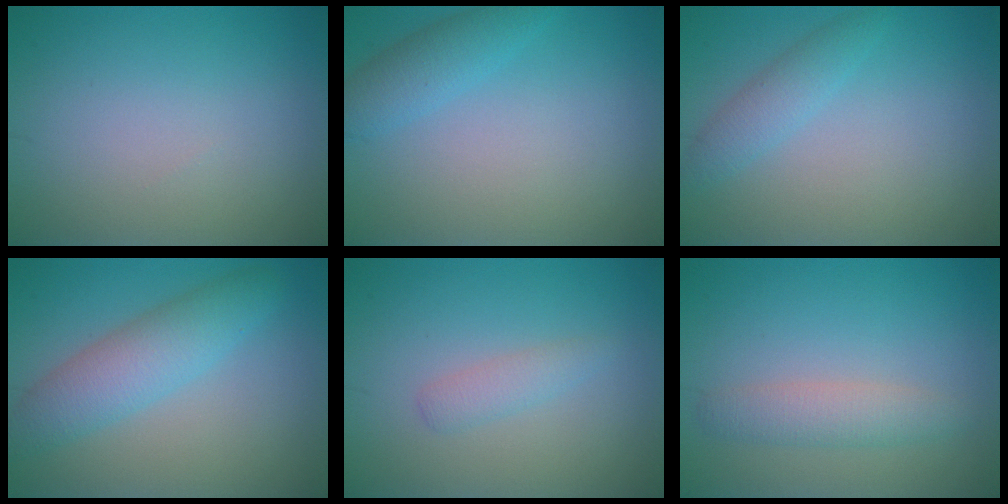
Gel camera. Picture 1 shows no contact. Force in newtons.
{"total": 2.6, "press": 2.6, "slide": 0.2}
{"total": 2.1, "press": 2.0, "slide": 0.2}
{"total": 4.6, "press": 4.6, "slide": 0.2}
{"total": 1.4, "press": 1.4, "slide": 0.0}
{"total": 2.4, "press": 2.4, "slide": 0.0}